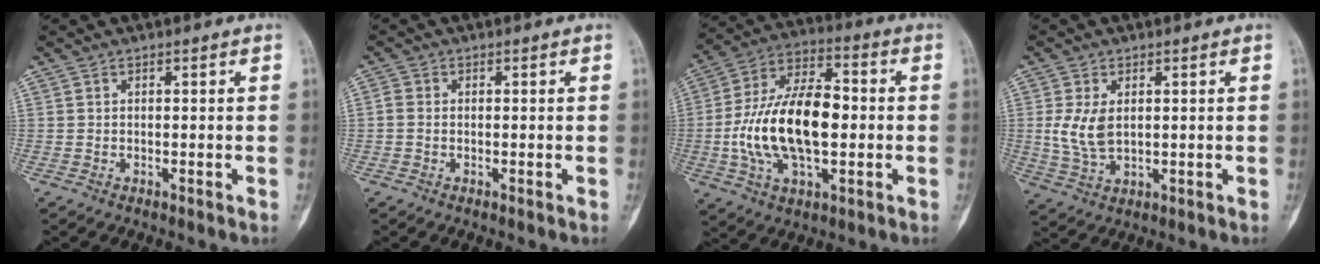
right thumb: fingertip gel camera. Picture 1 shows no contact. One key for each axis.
{"total": 1.5, "fx": -0.1, "fy": 1.3, "fz": 0.9, "tx": -0.015, "ty": 0.002, "tz": -0.003}
{"total": 19.7, "fx": -1.6, "fy": 10.3, "fz": 16.8, "tx": -0.312, "ty": 0.026, "tz": -0.027}
{"total": 6.7, "fx": 1.0, "fy": 4.0, "fz": 5.2, "tx": -0.105, "ty": -0.006, "tz": 0.028}